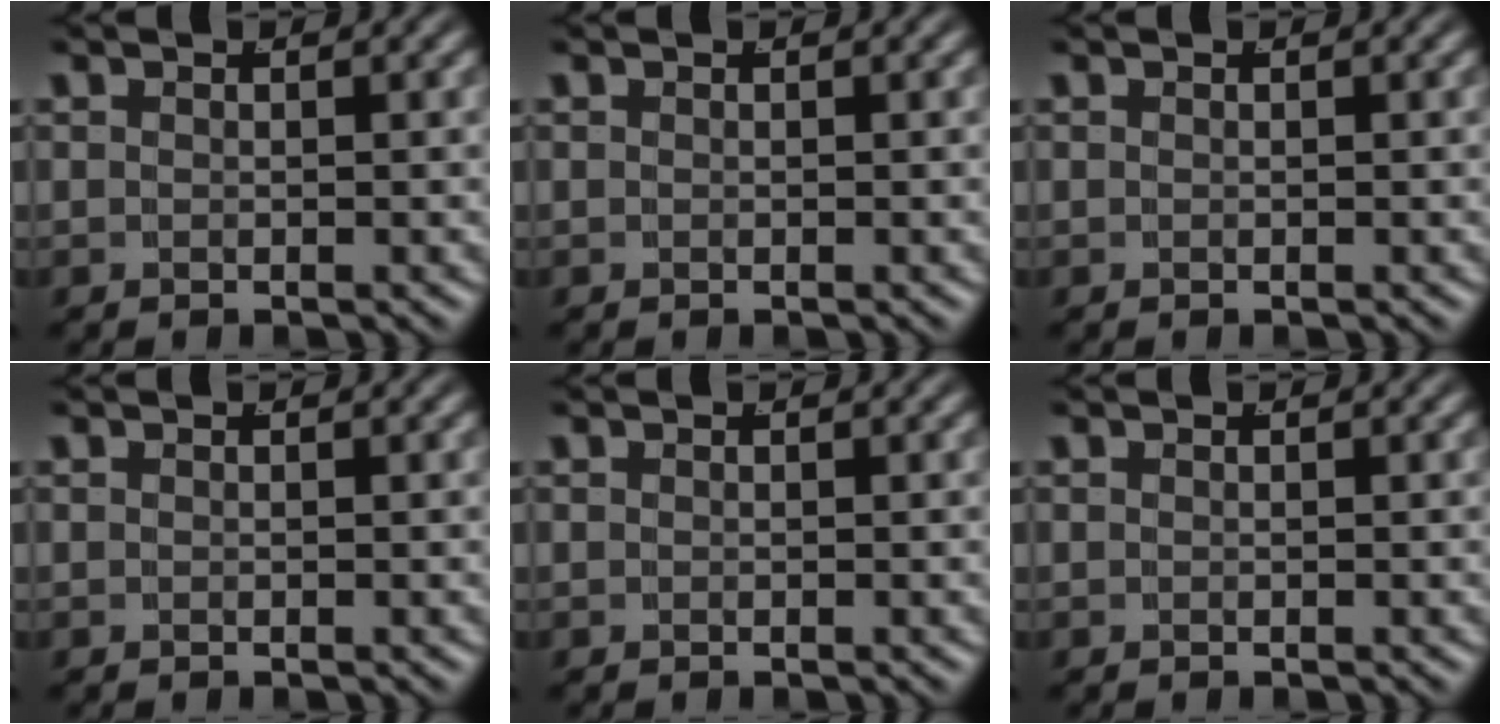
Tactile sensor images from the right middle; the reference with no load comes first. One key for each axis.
{"total": 0.0}
{"total": 0.0}
{"total": 0.0}
{"total": 0.0}
{"total": 0.0}